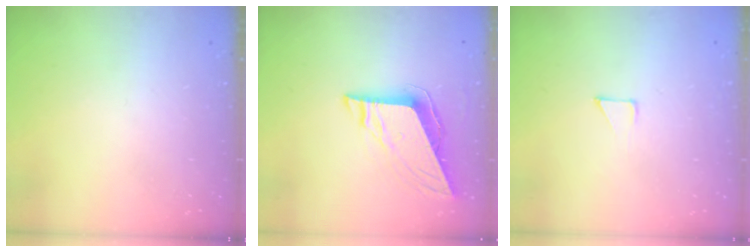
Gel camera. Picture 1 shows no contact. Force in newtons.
{"total": 8.9, "press": 8.8, "slide": 1.2}
{"total": 2.8, "press": 2.8, "slide": 0.2}